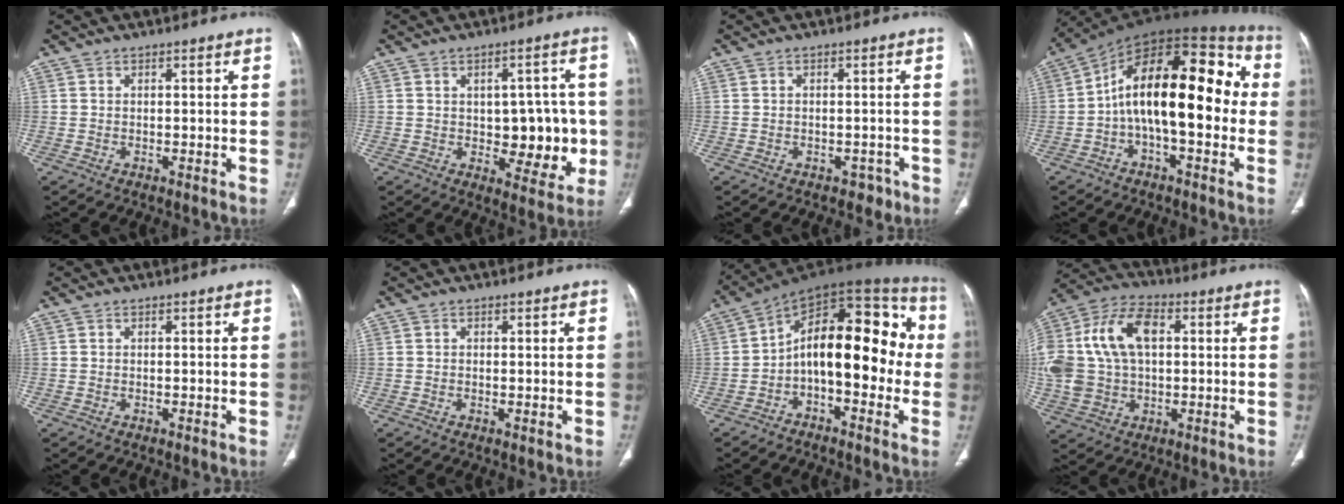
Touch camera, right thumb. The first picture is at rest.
{"total": 9.9, "force": [-0.6, 6.0, 7.9], "torque": [-0.053, 0.004, 0.002]}
{"total": 2.3, "force": [-1.2, 1.8, 0.7], "torque": [0.008, 0.010, -0.013]}
{"total": 22.1, "force": [-0.7, 10.4, 19.5], "torque": [-0.276, 0.057, -0.022]}
{"total": 0.0}
{"total": 0.0}
{"total": 19.4, "force": [-1.5, 9.9, 16.6], "torque": [-0.203, 0.061, -0.032]}
{"total": 20.3, "force": [3.2, 13.2, 15.1], "torque": [-0.326, 0.022, 0.058]}